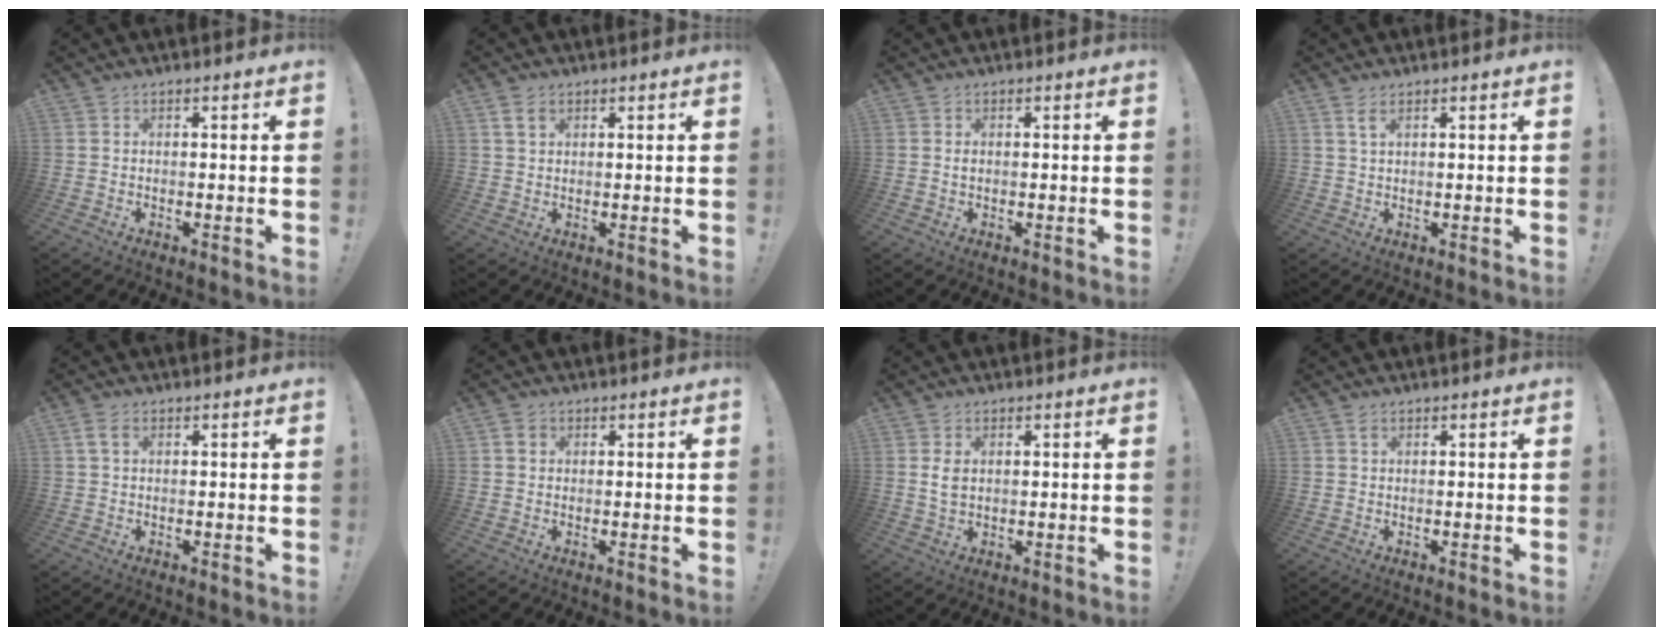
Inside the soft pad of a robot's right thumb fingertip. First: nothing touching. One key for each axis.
{"total": 3.2, "fx": 1.6, "fy": 1.8, "fz": 2.0, "tx": -0.029, "ty": -0.001, "tz": 0.029}
{"total": 0.5, "fx": 0.1, "fy": 0.3, "fz": 0.4, "tx": -0.010, "ty": 0.002, "tz": 0.003}
{"total": 2.9, "fx": 1.6, "fy": 1.0, "fz": 2.2, "tx": -0.043, "ty": -0.002, "tz": 0.028}
{"total": 3.2, "fx": 1.2, "fy": 1.6, "fz": 2.4, "tx": -0.045, "ty": 0.003, "tz": 0.023}
{"total": 2.3, "fx": 0.9, "fy": 1.9, "fz": 1.0, "tx": -0.018, "ty": 0.002, "tz": 0.017}
{"total": 3.5, "fx": 0.9, "fy": 2.2, "fz": 2.6, "tx": -0.044, "ty": -0.005, "tz": 0.013}
{"total": 1.0, "fx": 0.6, "fy": 0.6, "fz": 0.5, "tx": -0.007, "ty": 0.001, "tz": 0.010}